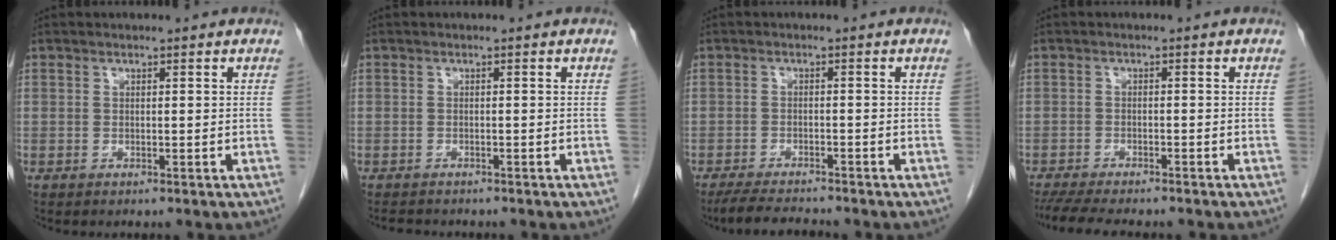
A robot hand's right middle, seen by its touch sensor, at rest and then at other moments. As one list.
[{"total": 3.3, "force": [-3.0, 1.1, 1.1], "torque": [-0.019, -0.006, -0.039]}, {"total": 5.2, "force": [-4.8, 0.4, 1.9], "torque": [-0.034, -0.018, -0.082]}, {"total": 9.8, "force": [-8.4, 1.8, 4.6], "torque": [-0.067, -0.011, -0.126]}]